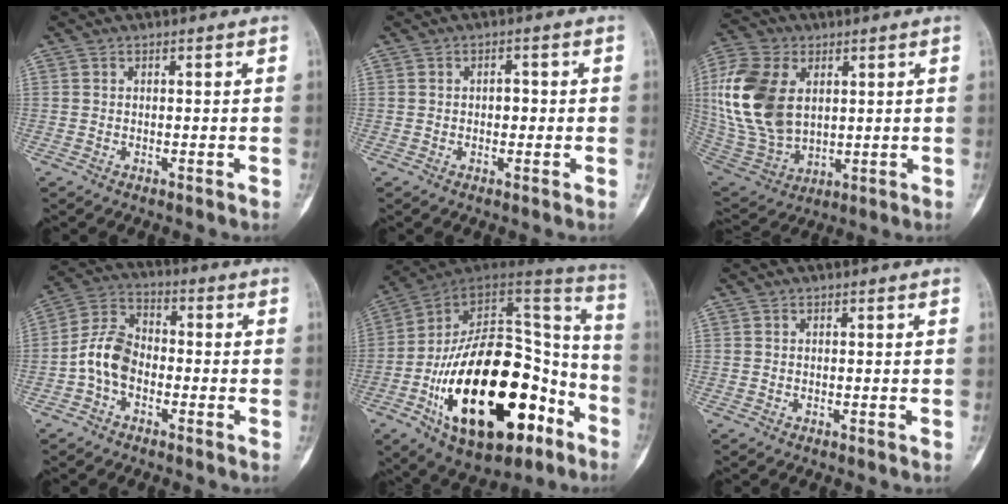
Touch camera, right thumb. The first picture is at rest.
{"total": 1.9, "force": [0.0, 1.3, 1.4], "torque": [-0.011, 0.006, -0.003]}
{"total": 19.7, "force": [3.8, 13.0, 14.3], "torque": [-0.298, -0.014, 0.081]}
{"total": 8.4, "force": [-2.3, 5.6, 5.7], "torque": [-0.101, 0.033, -0.060]}
{"total": 34.8, "force": [-13.8, 17.9, 26.4], "torque": [-0.423, 0.066, -0.208]}
{"total": 0.0}